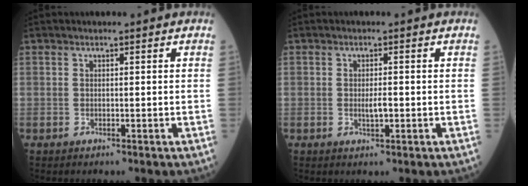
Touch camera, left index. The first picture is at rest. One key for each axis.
{"total": 2.1, "fx": -0.3, "fy": 0.7, "fz": 2.0, "tx": -0.039, "ty": -0.001, "tz": -0.001}